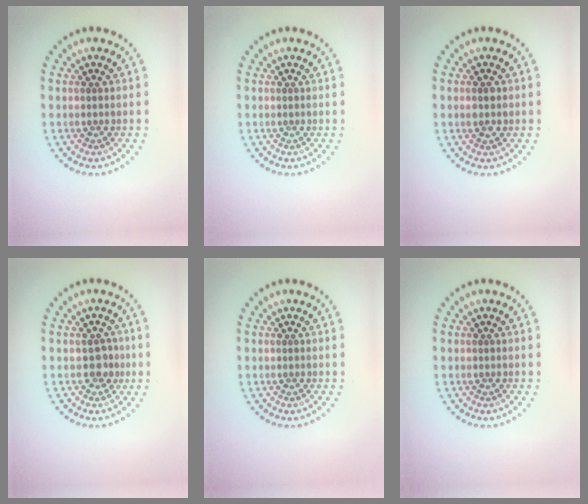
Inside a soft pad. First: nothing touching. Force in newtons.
{"total": 0.0}
{"total": 1.7, "press": 1.7, "slide": 0.1}
{"total": 1.6, "press": 1.5, "slide": 0.5}
{"total": 0.0}
{"total": 0.0}